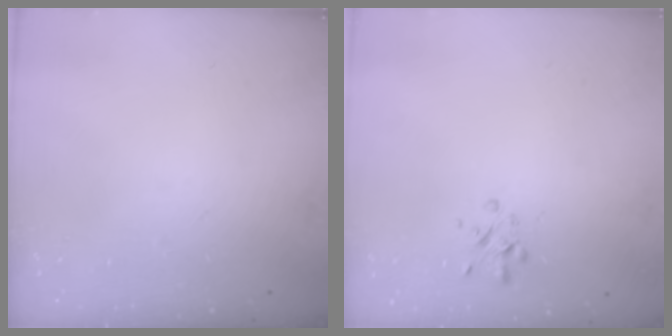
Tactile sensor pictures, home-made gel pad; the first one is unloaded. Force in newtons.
{"total": 1.8, "press": 1.8, "slide": 0.5}